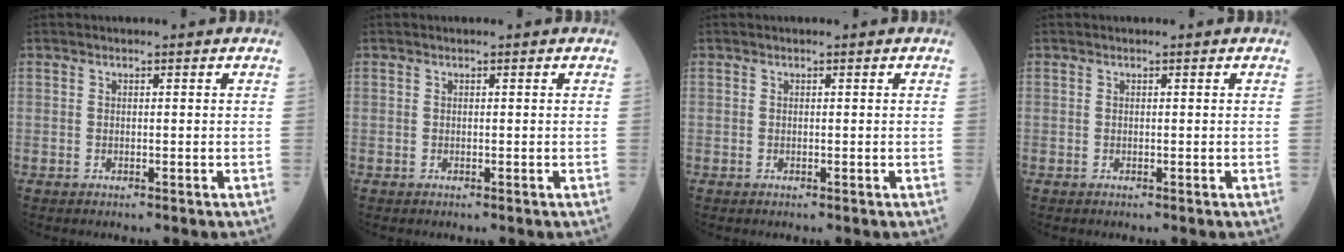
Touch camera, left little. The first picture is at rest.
{"total": 0.0}
{"total": 0.0}
{"total": 0.0}